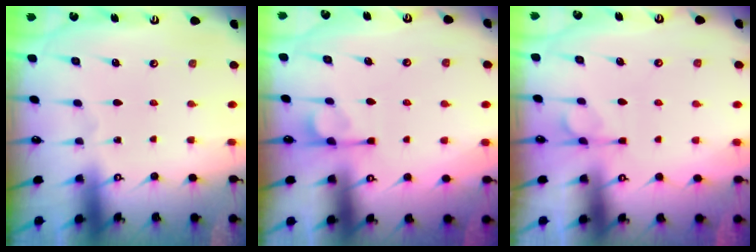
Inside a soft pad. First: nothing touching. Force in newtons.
{"total": 2.0, "press": 1.5, "slide": 1.2}
{"total": 3.8, "press": 3.6, "slide": 1.4}